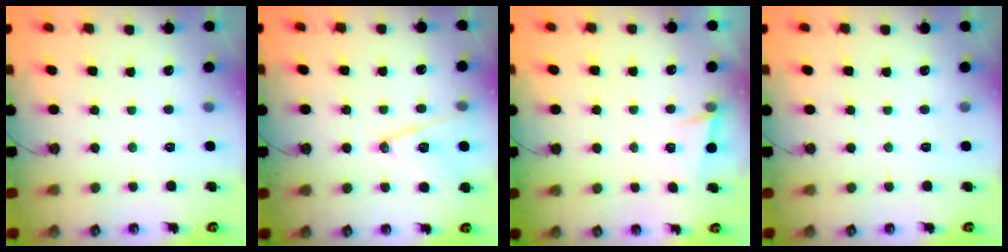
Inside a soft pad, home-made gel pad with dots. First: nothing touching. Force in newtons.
{"total": 13.4, "press": 12.9, "slide": 3.4}
{"total": 2.6, "press": 1.9, "slide": 1.8}
{"total": 0.0}